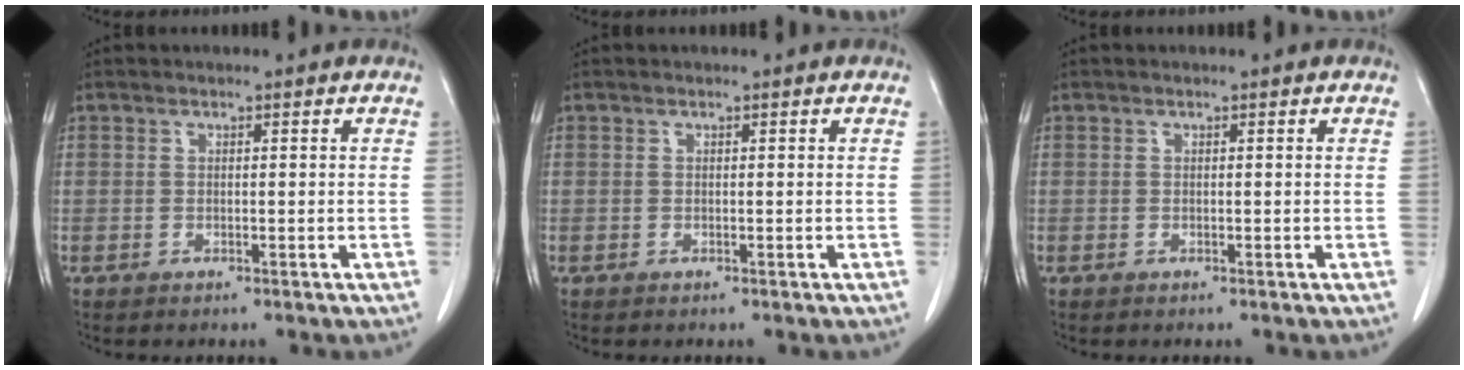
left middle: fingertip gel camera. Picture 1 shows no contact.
{"total": 0.0}
{"total": 0.0}